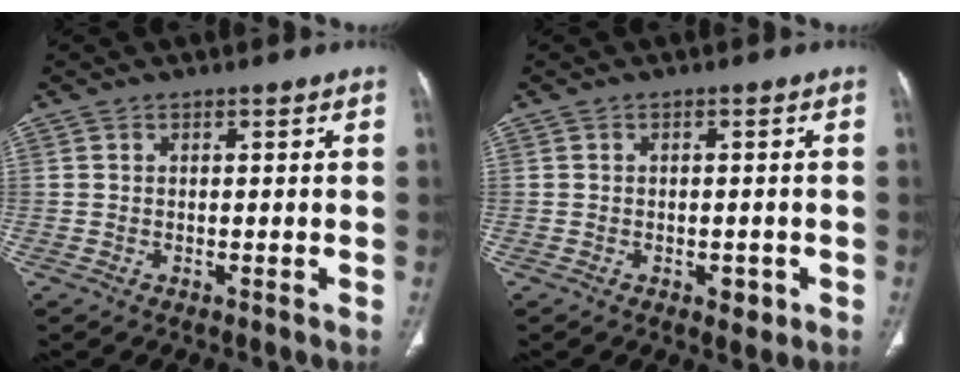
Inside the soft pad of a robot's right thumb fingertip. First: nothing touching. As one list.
[{"total": 2.5, "force": [-1.0, 1.6, 1.7], "torque": [-0.012, 0.002, -0.007]}]